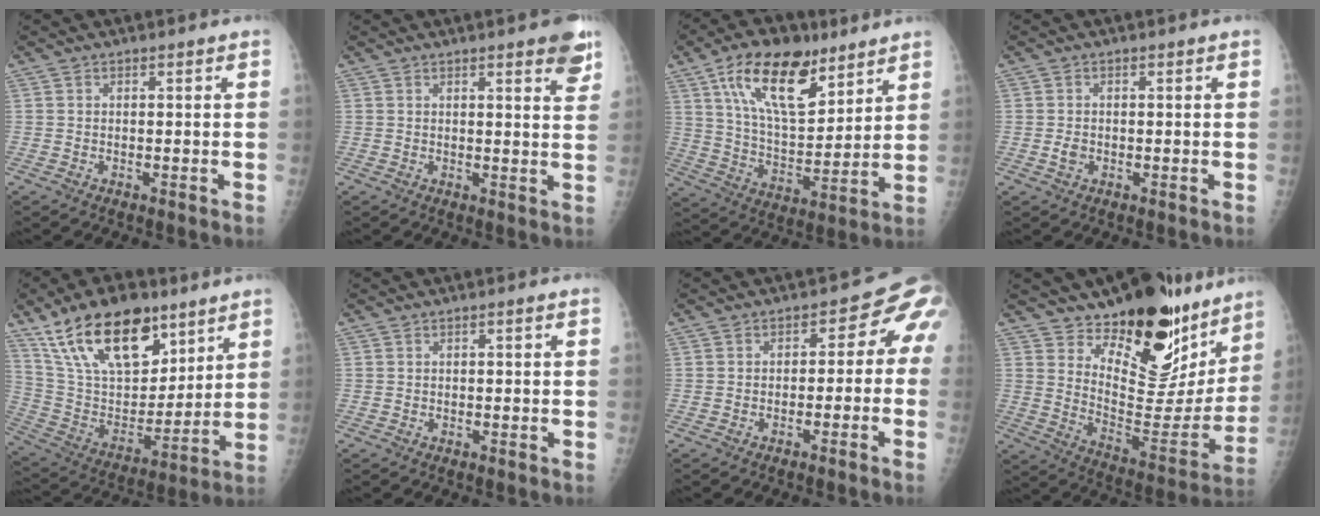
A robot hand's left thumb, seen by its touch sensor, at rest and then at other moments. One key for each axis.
{"total": 6.6, "fx": 4.0, "fy": 1.5, "fz": 4.9, "tx": -0.044, "ty": -0.016, "tz": 0.047}
{"total": 18.9, "fx": 10.8, "fy": 9.0, "fz": 12.6, "tx": -0.176, "ty": -0.047, "tz": 0.191}
{"total": 1.7, "fx": -0.2, "fy": 1.4, "fz": 1.0, "tx": -0.011, "ty": 0.001, "tz": -0.003}
{"total": 23.4, "fx": 14.7, "fy": 11.7, "fz": 13.9, "tx": -0.207, "ty": -0.048, "tz": 0.270}
{"total": 0.0}
{"total": 6.4, "fx": -2.6, "fy": 4.4, "fz": 3.8, "tx": -0.014, "ty": 0.040, "tz": -0.042}
{"total": 24.0, "fx": 18.0, "fy": 10.8, "fz": 11.8, "tx": -0.126, "ty": -0.132, "tz": 0.265}